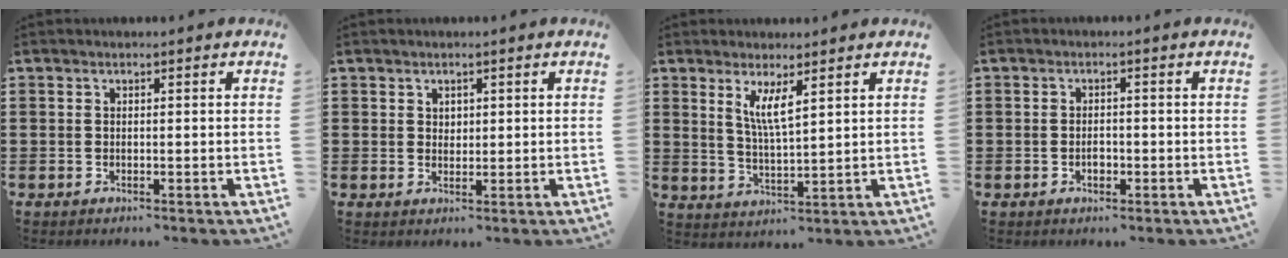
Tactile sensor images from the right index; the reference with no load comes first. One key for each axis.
{"total": 1.3, "fx": 0.8, "fy": 1.0, "fz": 0.3, "tx": -0.007, "ty": 0.005, "tz": 0.016}
{"total": 4.5, "fx": 2.3, "fy": 0.7, "fz": 3.8, "tx": -0.082, "ty": -0.001, "tz": 0.040}
{"total": 1.7, "fx": -0.7, "fy": 0.9, "fz": 1.3, "tx": -0.025, "ty": 0.000, "tz": -0.012}